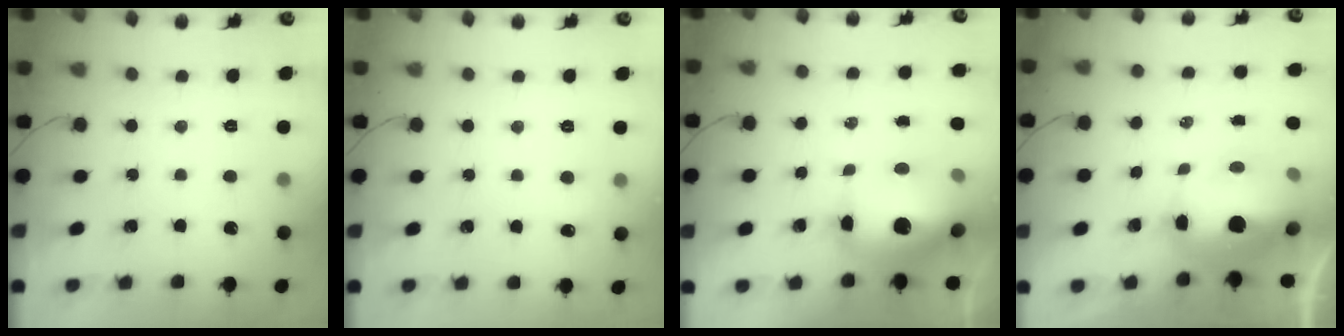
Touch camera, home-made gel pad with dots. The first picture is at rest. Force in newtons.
{"total": 3.6, "press": 3.4, "slide": 1.0}
{"total": 16.0, "press": 15.6, "slide": 3.5}
{"total": 14.3, "press": 14.1, "slide": 2.3}